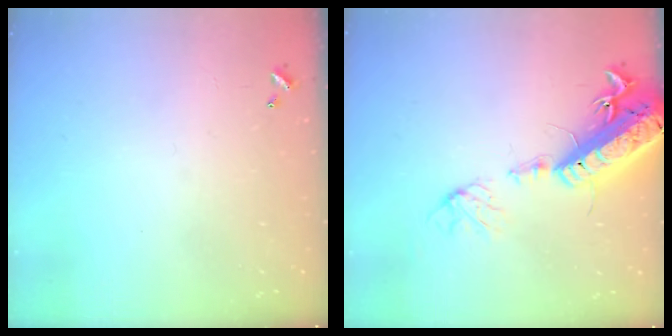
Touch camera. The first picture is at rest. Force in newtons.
{"total": 20.3, "press": 19.8, "slide": 4.4}